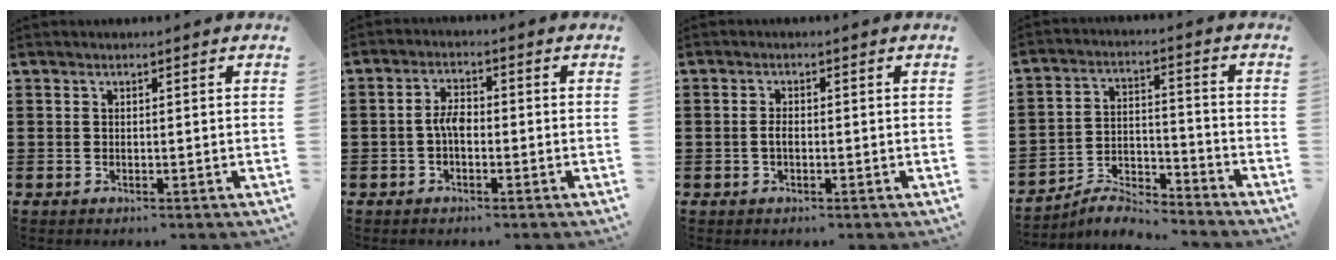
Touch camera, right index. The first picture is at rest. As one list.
[{"total": 3.5, "force": [-0.7, 1.6, 3.0], "torque": [-0.072, -0.002, -0.017]}, {"total": 1.9, "force": [-0.4, 0.9, 1.6], "torque": [-0.039, -0.002, -0.010]}, {"total": 5.4, "force": [-5.3, 0.6, 1.0], "torque": [-0.025, 0.007, -0.105]}]